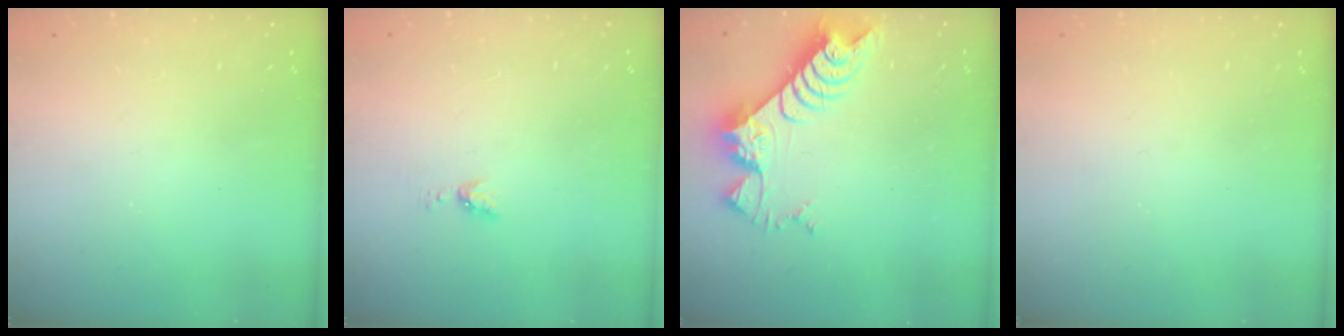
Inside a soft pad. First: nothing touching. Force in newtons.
{"total": 4.0, "press": 4.0, "slide": 0.5}
{"total": 8.5, "press": 8.5, "slide": 0.8}
{"total": 0.0}